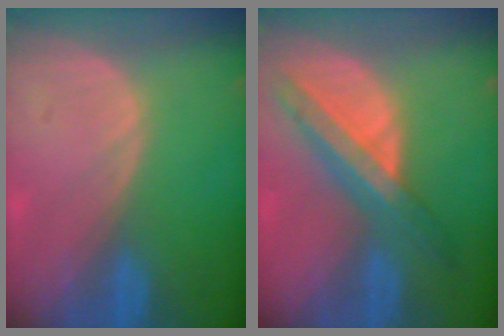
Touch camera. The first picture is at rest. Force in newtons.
{"total": 8.5, "press": 7.3, "slide": 4.4}